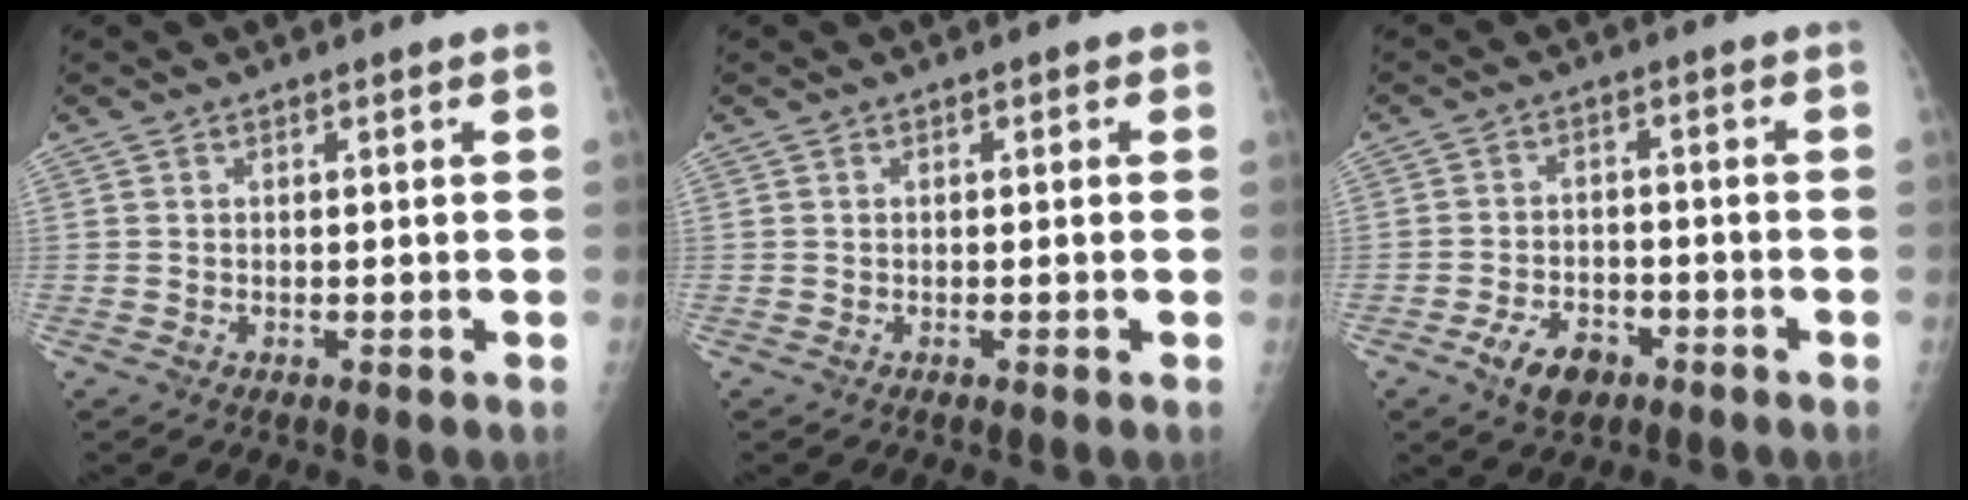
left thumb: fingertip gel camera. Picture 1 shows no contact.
{"total": 1.0, "force": [0.0, 0.6, 0.8], "torque": [0.001, 0.004, -0.008]}
{"total": 7.0, "force": [-4.1, 4.2, 3.9], "torque": [-0.055, 0.025, -0.067]}